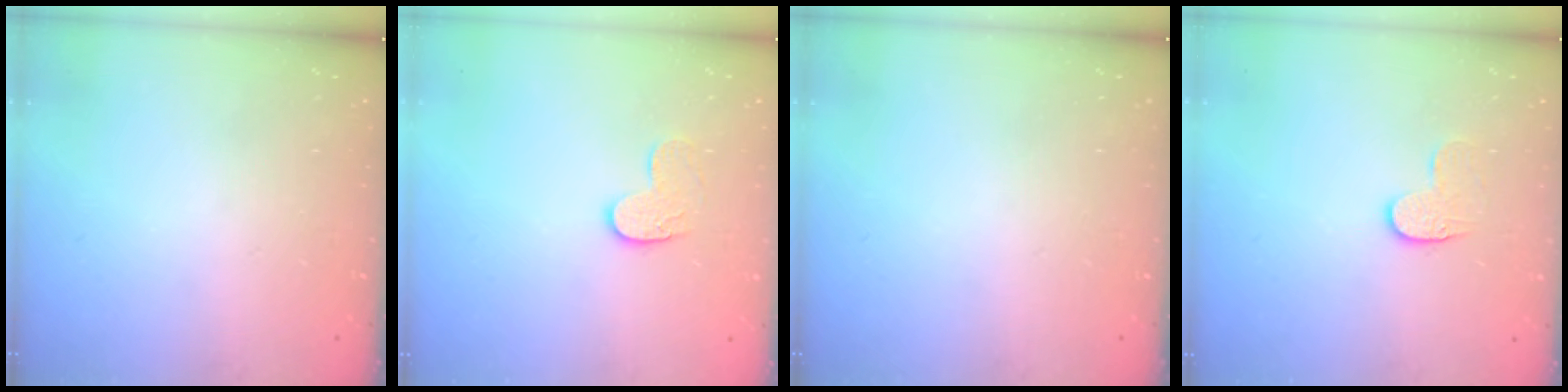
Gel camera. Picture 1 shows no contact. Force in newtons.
{"total": 8.0, "press": 8.0, "slide": 0.4}
{"total": 0.0}
{"total": 7.0, "press": 6.9, "slide": 0.6}